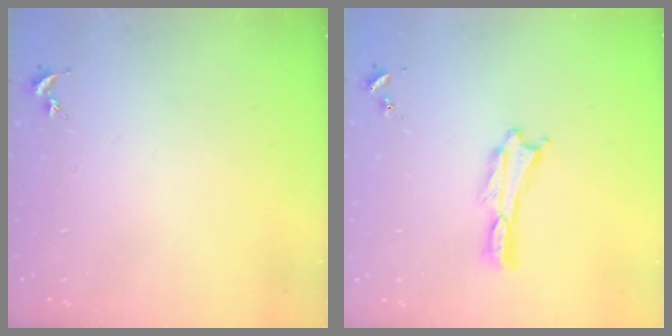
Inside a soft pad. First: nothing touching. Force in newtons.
{"total": 0.0}